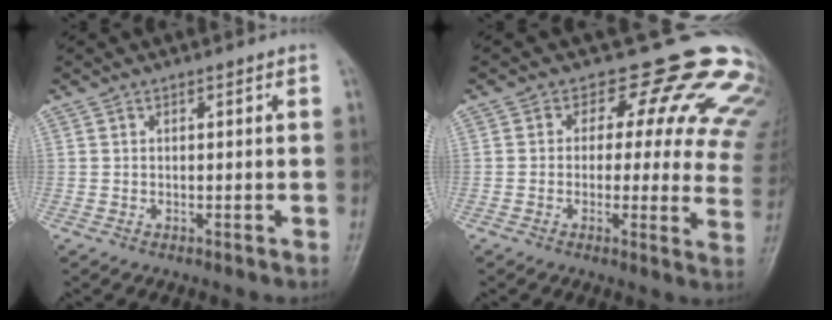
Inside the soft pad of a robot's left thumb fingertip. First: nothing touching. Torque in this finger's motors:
{"motor_torque": [0.42, 0.46, -0.09, -0.25, 0.03]}